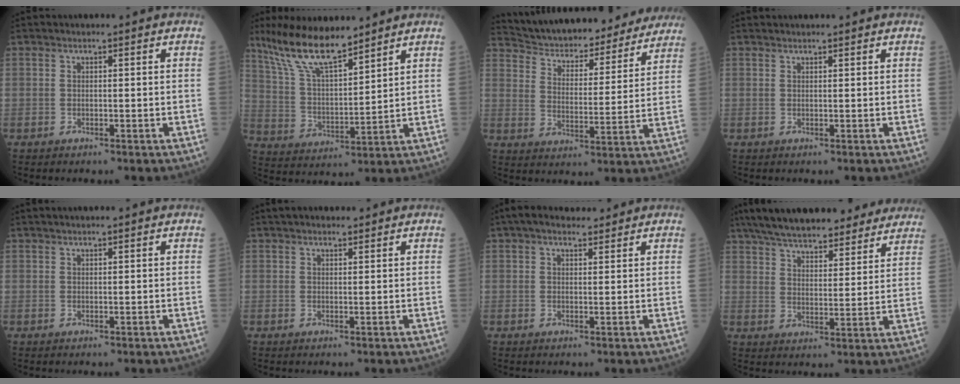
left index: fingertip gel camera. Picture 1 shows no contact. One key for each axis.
{"total": 11.9, "fx": 9.8, "fy": 2.1, "fz": 6.4, "tx": -0.125, "ty": 0.006, "tz": 0.191}
{"total": 24.0, "fx": 22.2, "fy": 5.8, "fz": 7.2, "tx": -0.111, "ty": -0.014, "tz": 0.299}
{"total": 3.3, "fx": 3.1, "fy": 0.4, "fz": 0.9, "tx": -0.004, "ty": 0.027, "tz": 0.041}
{"total": 4.5, "fx": 3.9, "fy": 0.2, "fz": 2.2, "tx": -0.021, "ty": 0.030, "tz": 0.057}
{"total": 5.6, "fx": 4.9, "fy": 1.4, "fz": 2.4, "tx": -0.023, "ty": 0.029, "tz": 0.075}
{"total": 5.7, "fx": 4.7, "fy": 1.7, "fz": 2.7, "tx": -0.035, "ty": 0.032, "tz": 0.076}
{"total": 26.6, "fx": 23.0, "fy": 6.3, "fz": 11.6, "tx": -0.187, "ty": 0.025, "tz": 0.311}